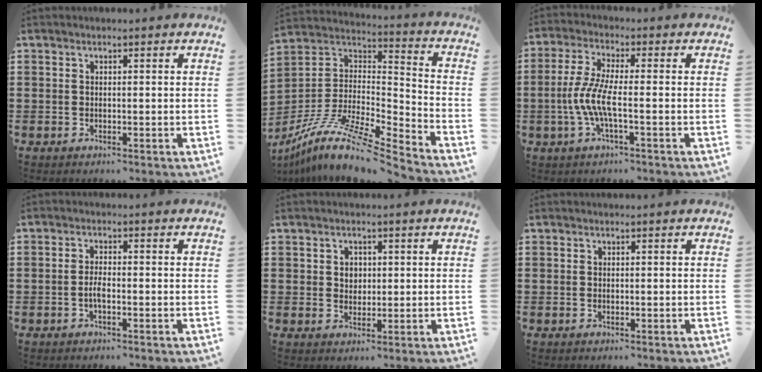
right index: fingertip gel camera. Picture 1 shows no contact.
{"total": 11.2, "force": [-8.6, 1.4, 6.9], "torque": [-0.143, 0.001, -0.173]}
{"total": 6.5, "force": [-1.9, 1.2, 6.1], "torque": [-0.150, -0.017, -0.046]}
{"total": 2.3, "force": [-0.9, 0.4, 2.1], "torque": [-0.054, -0.004, -0.021]}
{"total": 1.7, "force": [0.6, 1.4, 0.6], "torque": [-0.016, 0.009, 0.011]}
{"total": 0.0}